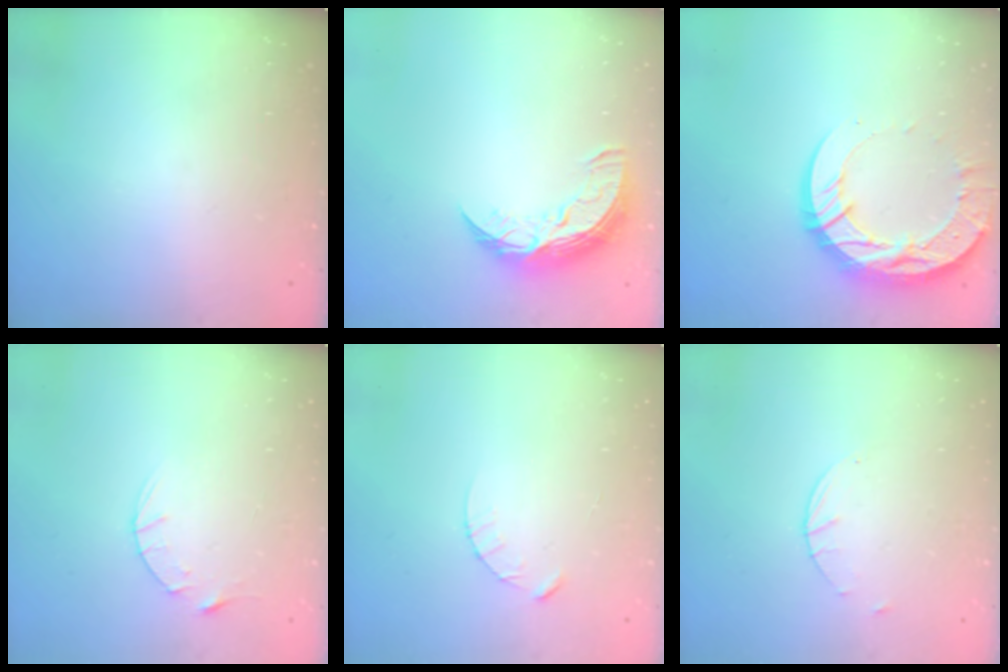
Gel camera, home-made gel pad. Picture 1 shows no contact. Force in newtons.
{"total": 10.7, "press": 10.6, "slide": 0.6}
{"total": 18.7, "press": 18.6, "slide": 1.8}
{"total": 4.5, "press": 4.5, "slide": 0.3}
{"total": 3.1, "press": 3.1, "slide": 0.3}
{"total": 1.7, "press": 1.7, "slide": 0.3}